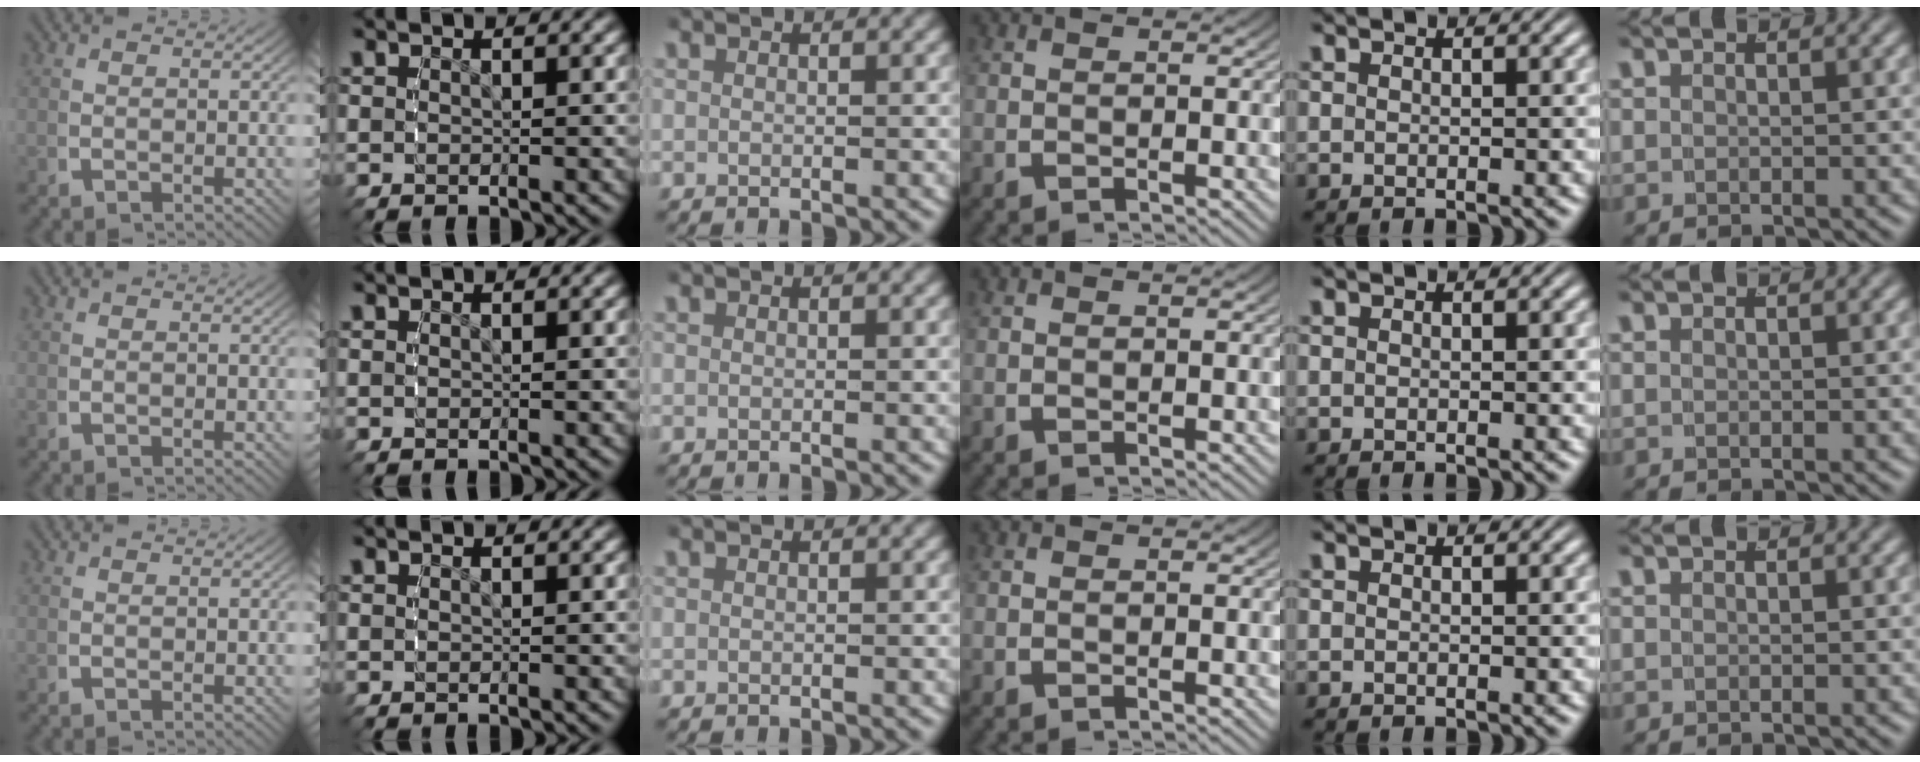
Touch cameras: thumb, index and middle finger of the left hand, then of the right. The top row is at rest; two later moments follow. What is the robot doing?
{"motion": "reach", "object": "jewelry box"}